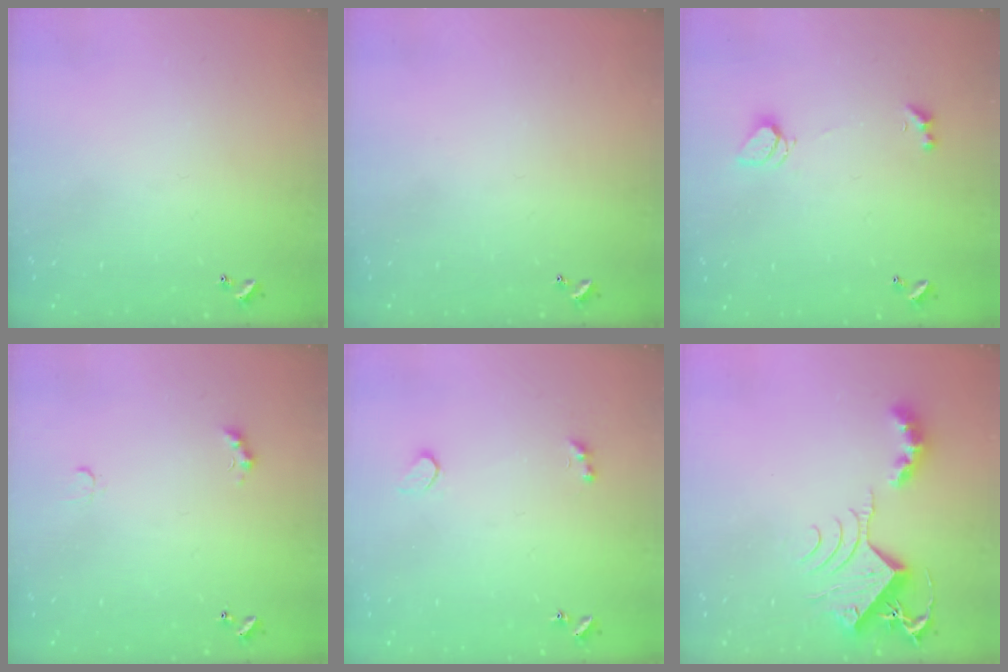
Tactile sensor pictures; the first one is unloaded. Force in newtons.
{"total": 0.0}
{"total": 2.0, "press": 1.9, "slide": 0.5}
{"total": 2.4, "press": 2.3, "slide": 0.5}
{"total": 2.6, "press": 2.2, "slide": 1.2}
{"total": 9.4, "press": 9.4, "slide": 1.1}